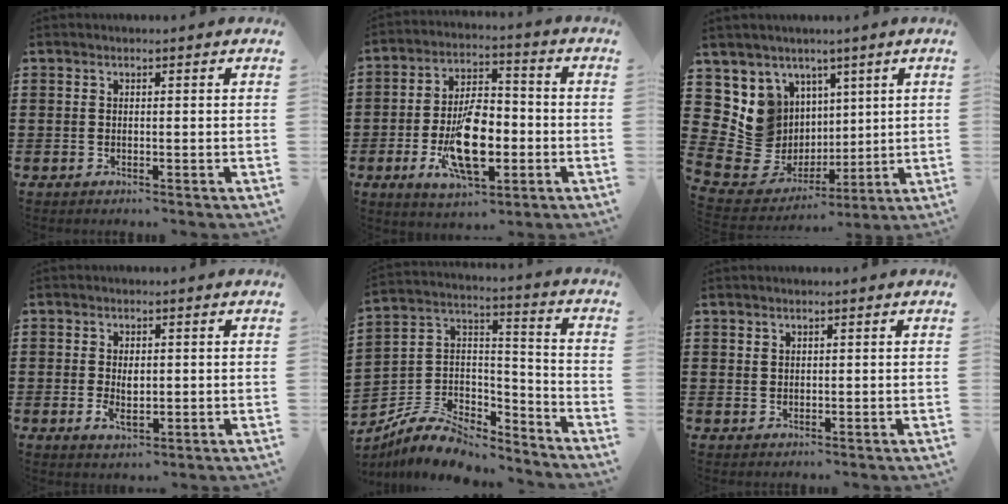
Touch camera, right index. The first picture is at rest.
{"total": 12.3, "force": [-3.3, 5.4, 10.6], "torque": [-0.194, -0.011, -0.056]}
{"total": 9.7, "force": [1.3, 9.4, 2.0], "torque": [-0.107, -0.029, 0.035]}
{"total": 3.2, "force": [-0.1, 1.6, 2.8], "torque": [-0.048, -0.002, -0.003]}
{"total": 8.0, "force": [-6.8, 3.4, 2.6], "torque": [-0.063, 0.012, -0.132]}
{"total": 1.1, "force": [0.9, 0.6, 0.1], "torque": [-0.003, 0.001, 0.018]}